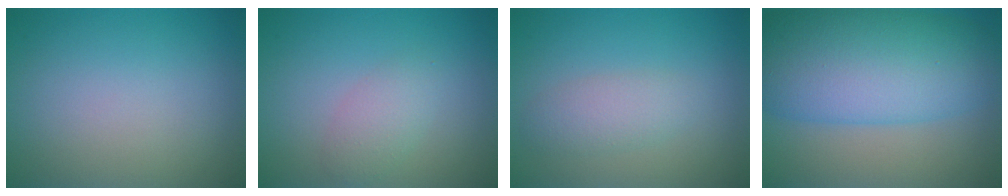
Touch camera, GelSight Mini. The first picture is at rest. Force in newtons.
{"total": 2.1, "press": 2.1, "slide": 0.0}
{"total": 2.2, "press": 2.2, "slide": 0.1}
{"total": 11.4, "press": 11.4, "slide": 0.2}